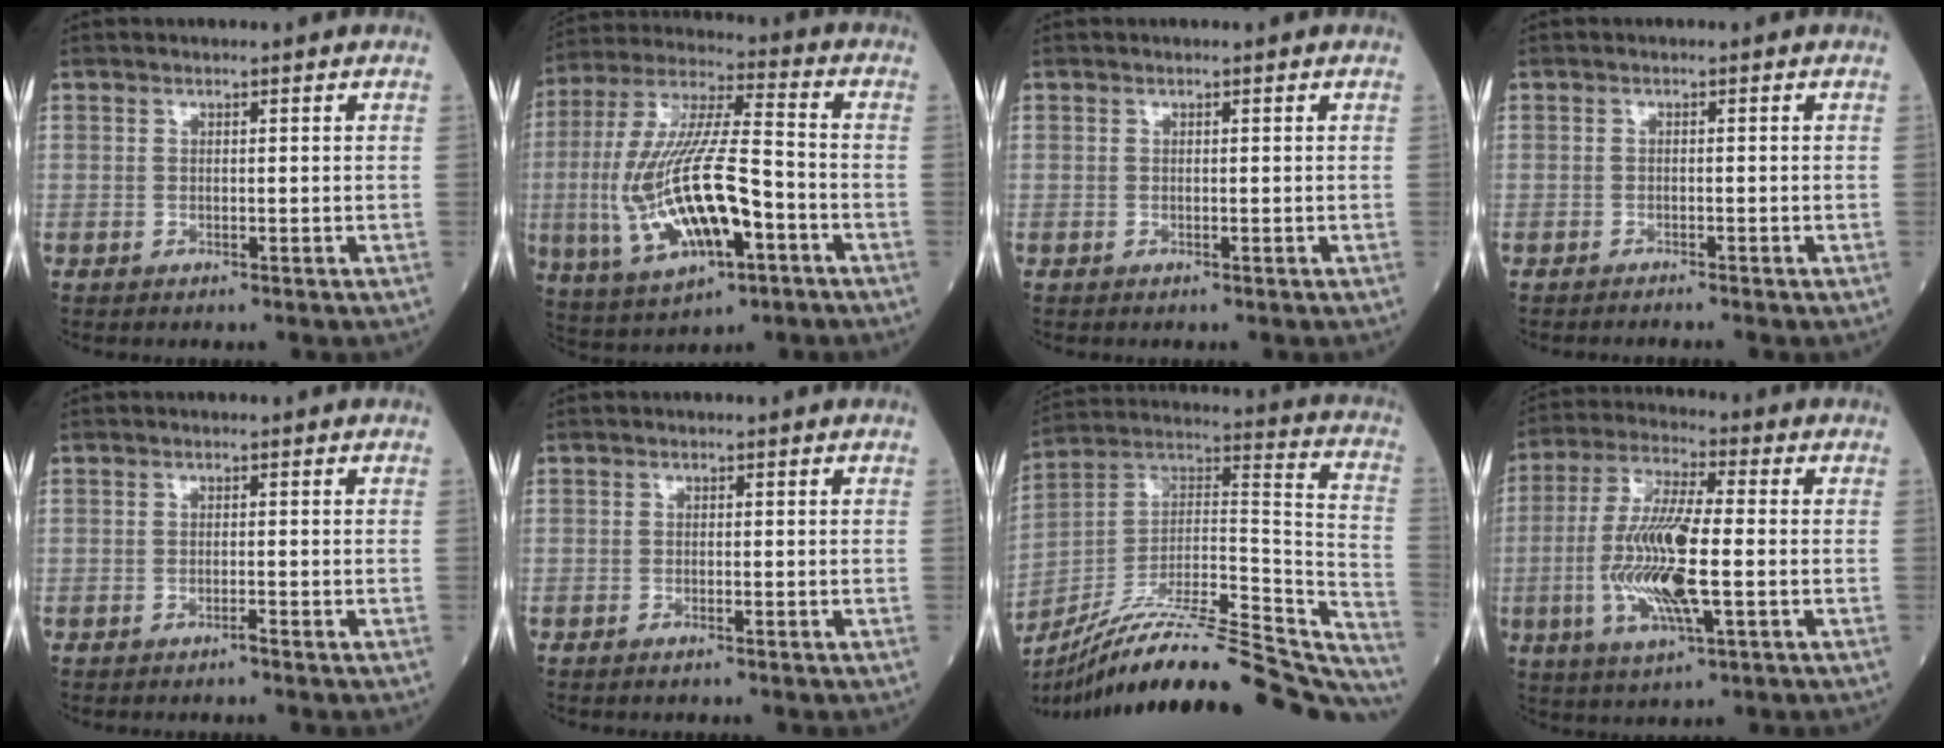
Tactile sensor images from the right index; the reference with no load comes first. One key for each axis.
{"total": 19.0, "fx": -4.8, "fy": 5.1, "fz": 17.7, "tx": -0.373, "ty": -0.005, "tz": -0.078}
{"total": 0.0}
{"total": 2.0, "fx": -1.9, "fy": -0.2, "fz": 0.6, "tx": -0.005, "ty": -0.002, "tz": -0.024}
{"total": 0.7, "fx": -0.5, "fy": -0.1, "fz": 0.5, "tx": -0.010, "ty": -0.001, "tz": -0.010}
{"total": 0.8, "fx": -0.5, "fy": 0.1, "fz": 0.6, "tx": -0.014, "ty": -0.001, "tz": -0.008}
{"total": 36.6, "fx": -31.7, "fy": 5.1, "fz": 17.5, "tx": -0.219, "ty": -0.016, "tz": -0.458}
{"total": 13.5, "fx": -2.3, "fy": 2.1, "fz": 13.2, "tx": -0.271, "ty": -0.009, "tz": -0.045}